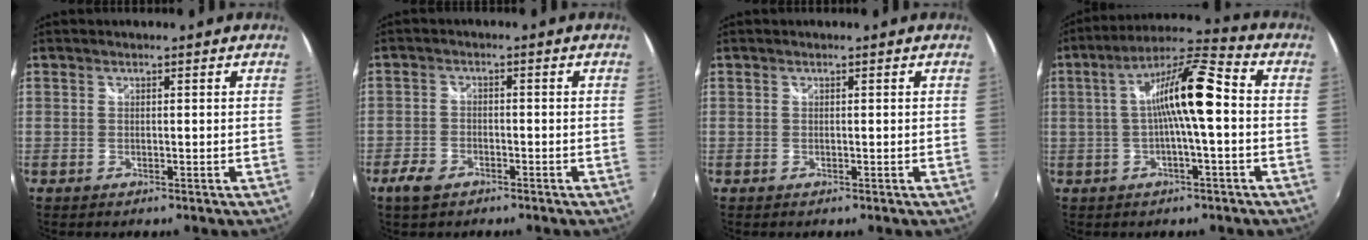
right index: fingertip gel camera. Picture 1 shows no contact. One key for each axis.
{"total": 4.7, "fx": -3.3, "fy": 2.7, "fz": 2.0, "tx": -0.060, "ty": -0.004, "tz": -0.060}
{"total": 0.0}
{"total": 11.9, "fx": -0.2, "fy": 1.4, "fz": 11.8, "tx": -0.211, "ty": 0.024, "tz": -0.007}